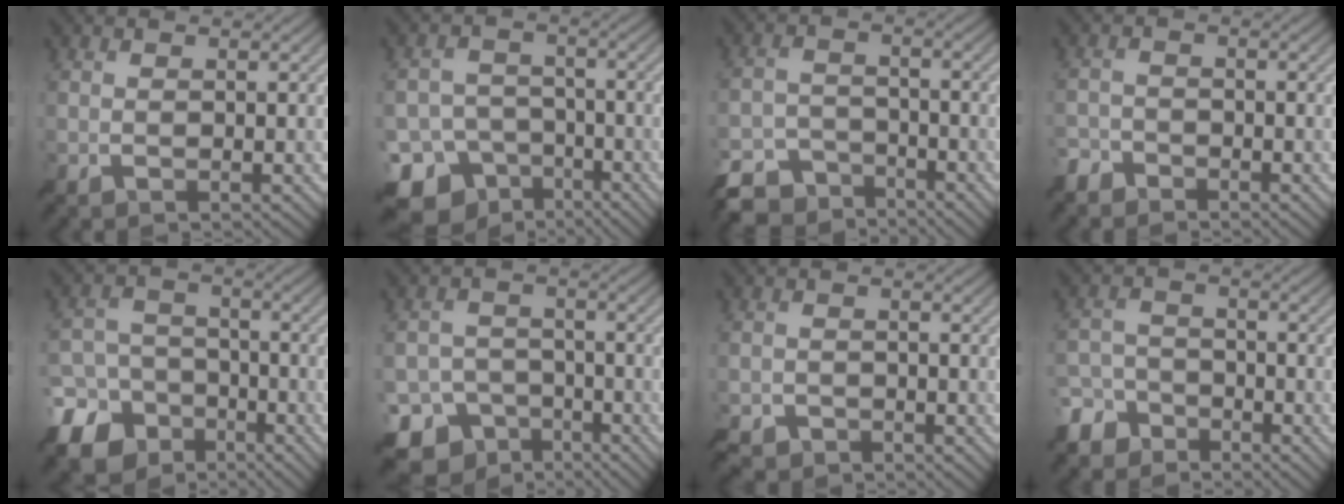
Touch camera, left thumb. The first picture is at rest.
{"total": 13.0, "force": [-8.0, 9.6, 3.4], "torque": [-0.097, -0.035, -0.134]}
{"total": 7.7, "force": [-6.6, 3.1, 2.4], "torque": [-0.050, -0.011, -0.125]}
{"total": 2.6, "force": [-2.2, 1.3, 0.2], "torque": [-0.004, 0.000, -0.057]}
{"total": 12.1, "force": [-7.1, 9.1, 3.7], "torque": [-0.115, -0.034, -0.138]}
{"total": 11.1, "force": [-7.1, 8.2, 2.5], "torque": [-0.070, -0.026, -0.122]}
{"total": 2.9, "force": [-2.6, 1.0, 0.6], "torque": [-0.013, -0.005, -0.058]}
{"total": 6.3, "force": [-4.7, 4.0, 1.4], "torque": [-0.023, -0.004, -0.102]}